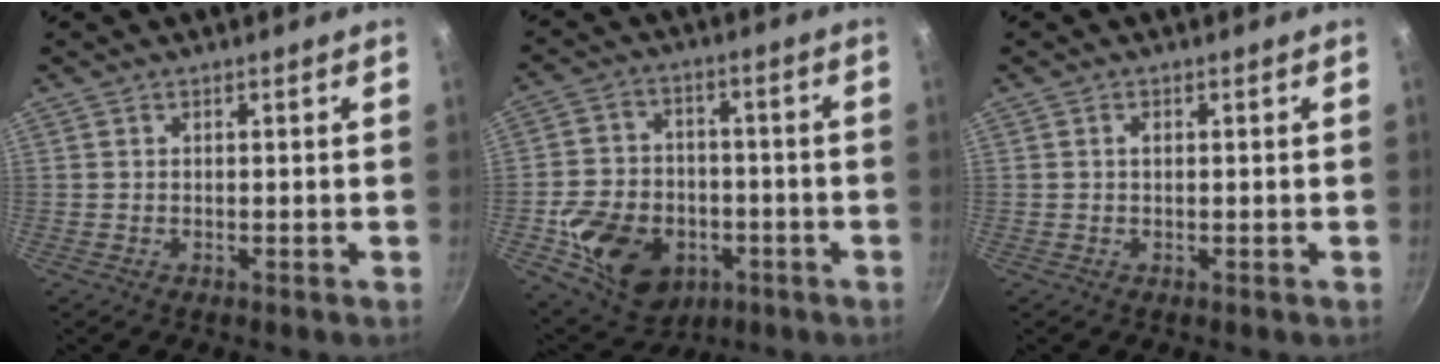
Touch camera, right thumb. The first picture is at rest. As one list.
[{"total": 17.0, "force": [-5.2, 12.9, 9.7], "torque": [-0.152, 0.033, -0.073]}, {"total": 0.9, "force": [0.2, 0.6, 0.7], "torque": [-0.011, 0.003, 0.004]}]